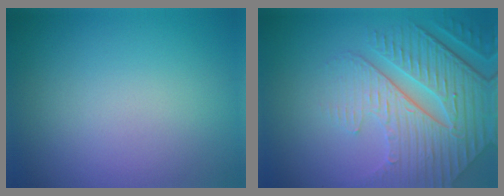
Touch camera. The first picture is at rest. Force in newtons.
{"total": 8.3, "press": 6.0, "slide": 5.8}